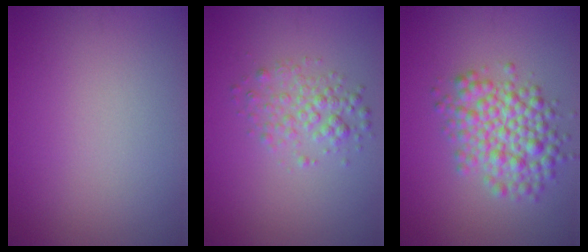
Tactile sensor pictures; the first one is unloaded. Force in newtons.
{"total": 2.5, "press": 2.5, "slide": 0.1}
{"total": 5.5, "press": 5.5, "slide": 0.2}